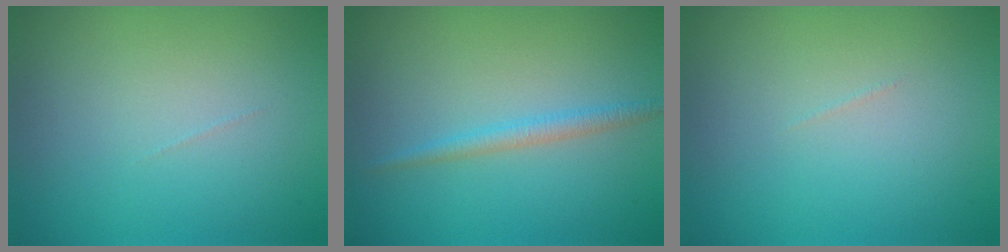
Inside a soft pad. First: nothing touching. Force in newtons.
{"total": 1.6, "press": 1.6, "slide": 0.0}
{"total": 0.0}